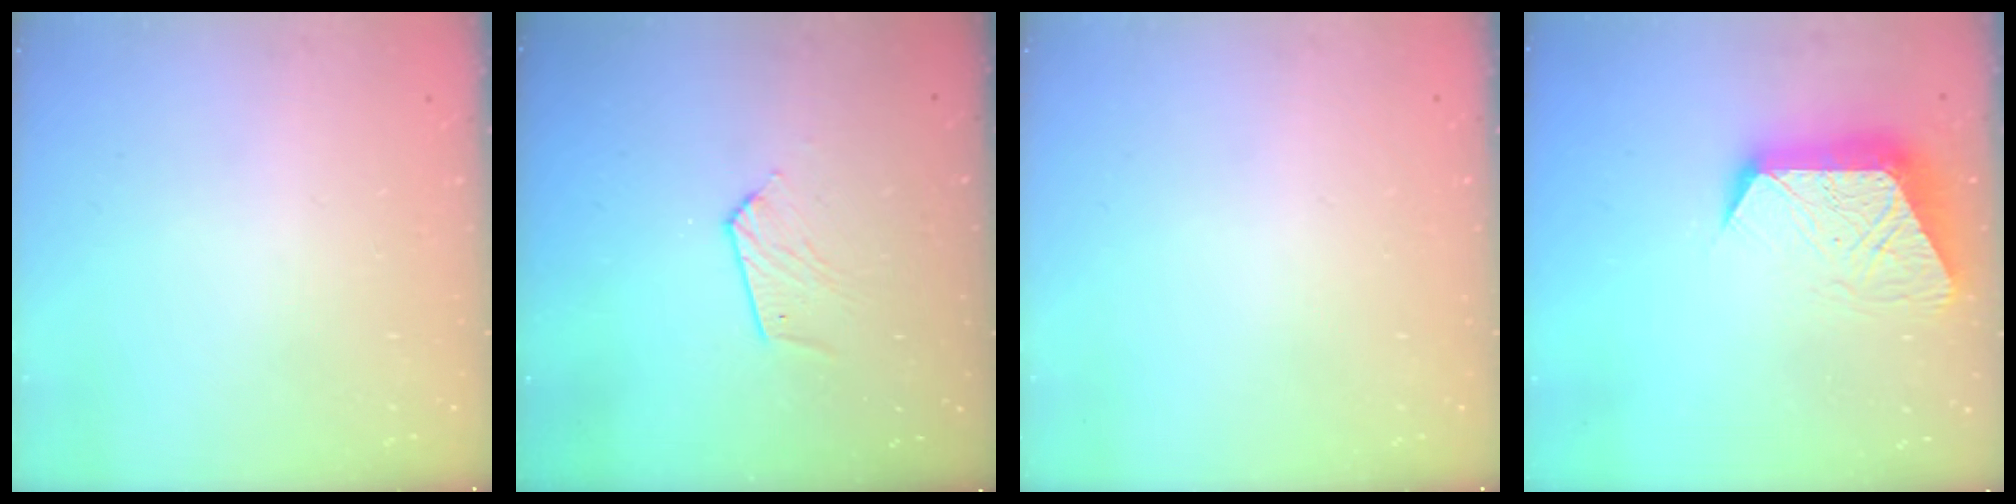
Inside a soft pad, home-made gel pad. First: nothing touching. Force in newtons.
{"total": 6.5, "press": 6.5, "slide": 0.3}
{"total": 0.0}
{"total": 12.8, "press": 12.7, "slide": 1.0}